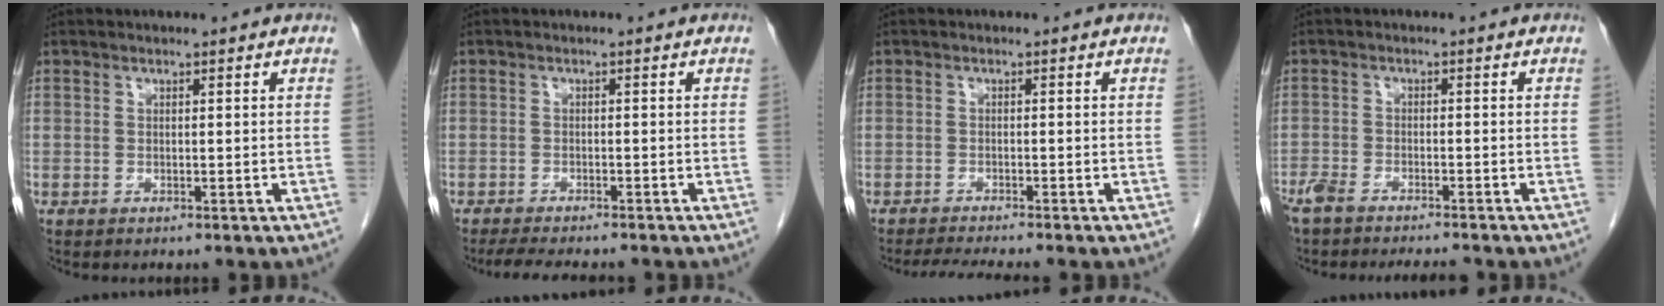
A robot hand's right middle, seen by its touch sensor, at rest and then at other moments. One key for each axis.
{"total": 7.5, "fx": -6.5, "fy": 1.3, "fz": 3.5, "tx": -0.050, "ty": -0.012, "tz": -0.097}
{"total": 4.5, "fx": -4.1, "fy": -0.4, "fz": 1.9, "tx": -0.030, "ty": -0.014, "tz": -0.066}
{"total": 9.2, "fx": -8.0, "fy": 1.7, "fz": 4.1, "tx": -0.068, "ty": -0.005, "tz": -0.125}